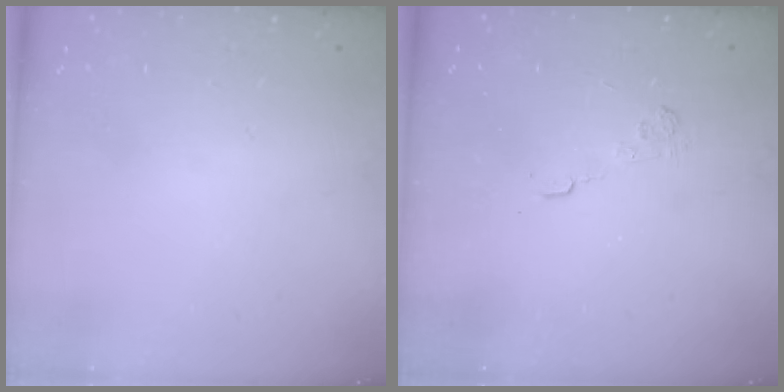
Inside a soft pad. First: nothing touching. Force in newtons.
{"total": 2.7, "press": 2.3, "slide": 1.4}